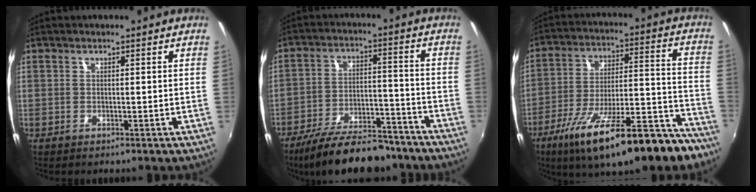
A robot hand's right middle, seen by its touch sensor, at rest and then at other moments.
{"total": 19.4, "force": [-15.9, 6.1, 9.4], "torque": [-0.173, -0.011, -0.230]}
{"total": 26.1, "force": [-18.7, 6.5, 16.9], "torque": [-0.265, -0.032, -0.274]}